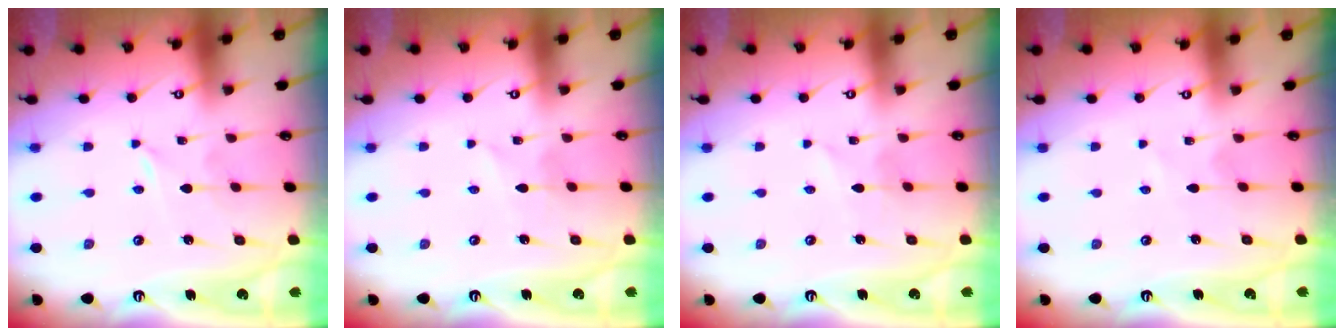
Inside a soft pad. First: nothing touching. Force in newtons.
{"total": 1.7, "press": 1.7, "slide": 0.2}
{"total": 1.7, "press": 1.7, "slide": 0.2}
{"total": 1.9, "press": 1.8, "slide": 0.3}